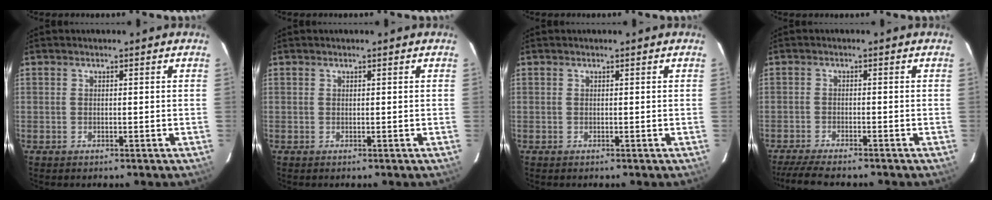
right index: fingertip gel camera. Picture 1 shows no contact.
{"total": 0.0}
{"total": 0.0}
{"total": 8.0, "force": [-7.0, 0.9, 3.8], "torque": [-0.093, -0.019, -0.118]}